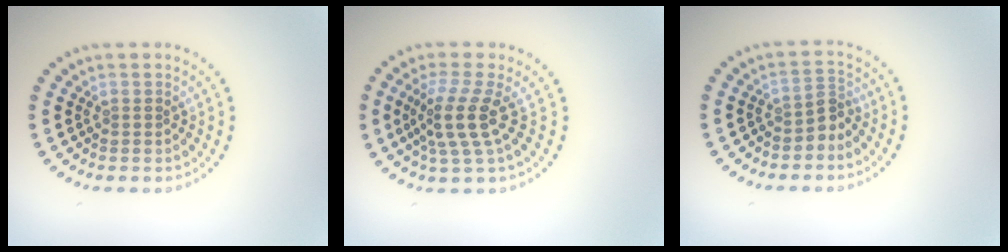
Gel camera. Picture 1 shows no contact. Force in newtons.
{"total": 3.7, "press": 2.8, "slide": 2.5}
{"total": 2.0, "press": 1.5, "slide": 1.3}